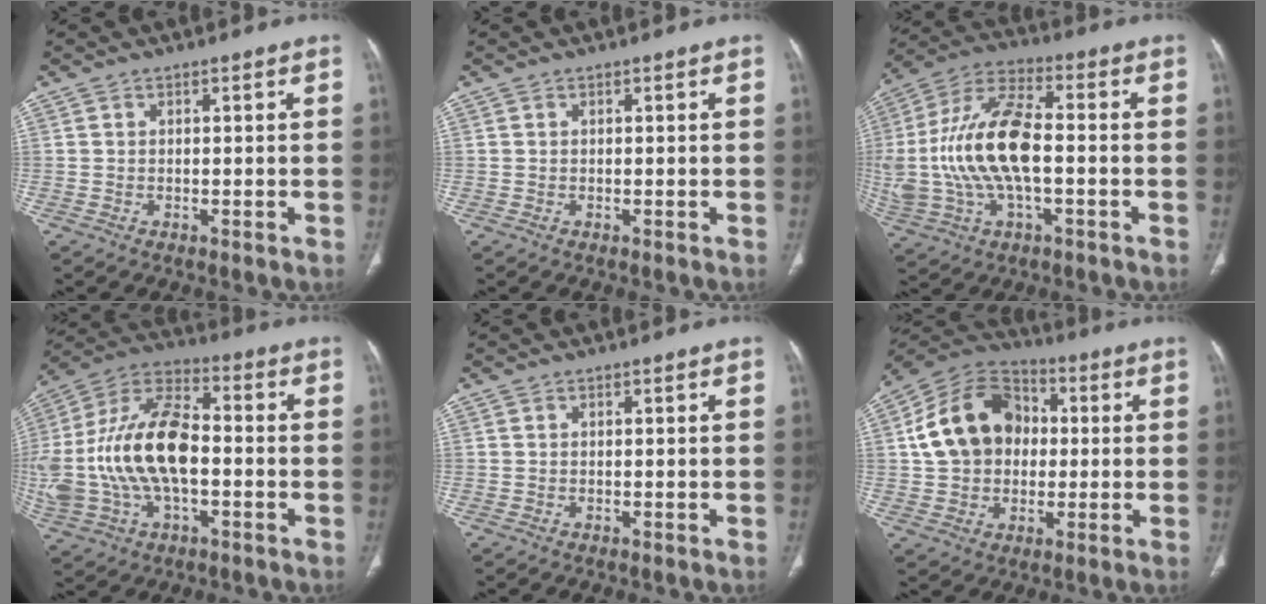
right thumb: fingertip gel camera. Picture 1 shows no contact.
{"total": 0.0}
{"total": 19.5, "force": [-1.2, 9.4, 17.0], "torque": [-0.370, 0.028, -0.020]}
{"total": 23.4, "force": [-1.9, 13.0, 19.3], "torque": [-0.414, 0.028, -0.030]}
{"total": 0.0}
{"total": 16.6, "force": [1.5, 13.1, 10.1], "torque": [-0.151, 0.025, 0.018]}